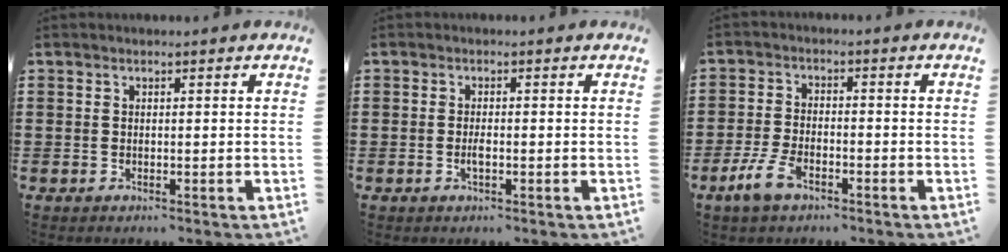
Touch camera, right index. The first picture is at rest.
{"total": 1.6, "force": [-0.5, 0.4, 1.5], "torque": [-0.028, -0.003, -0.008]}
{"total": 4.8, "force": [-2.7, 2.0, 3.4], "torque": [-0.082, -0.002, -0.057]}